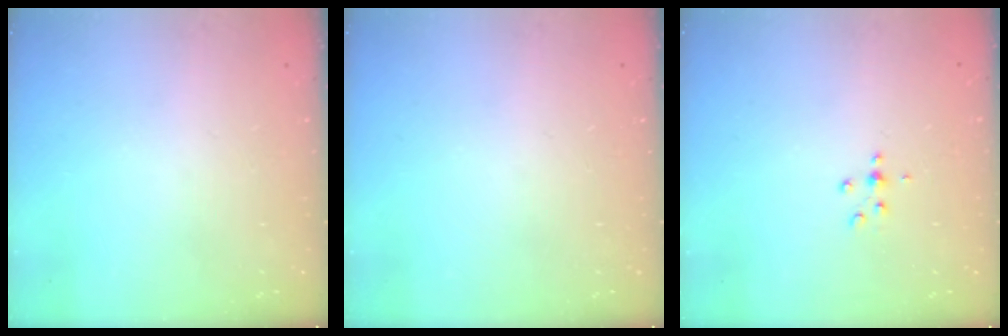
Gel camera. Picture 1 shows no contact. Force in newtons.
{"total": 0.0}
{"total": 4.0, "press": 3.7, "slide": 1.6}